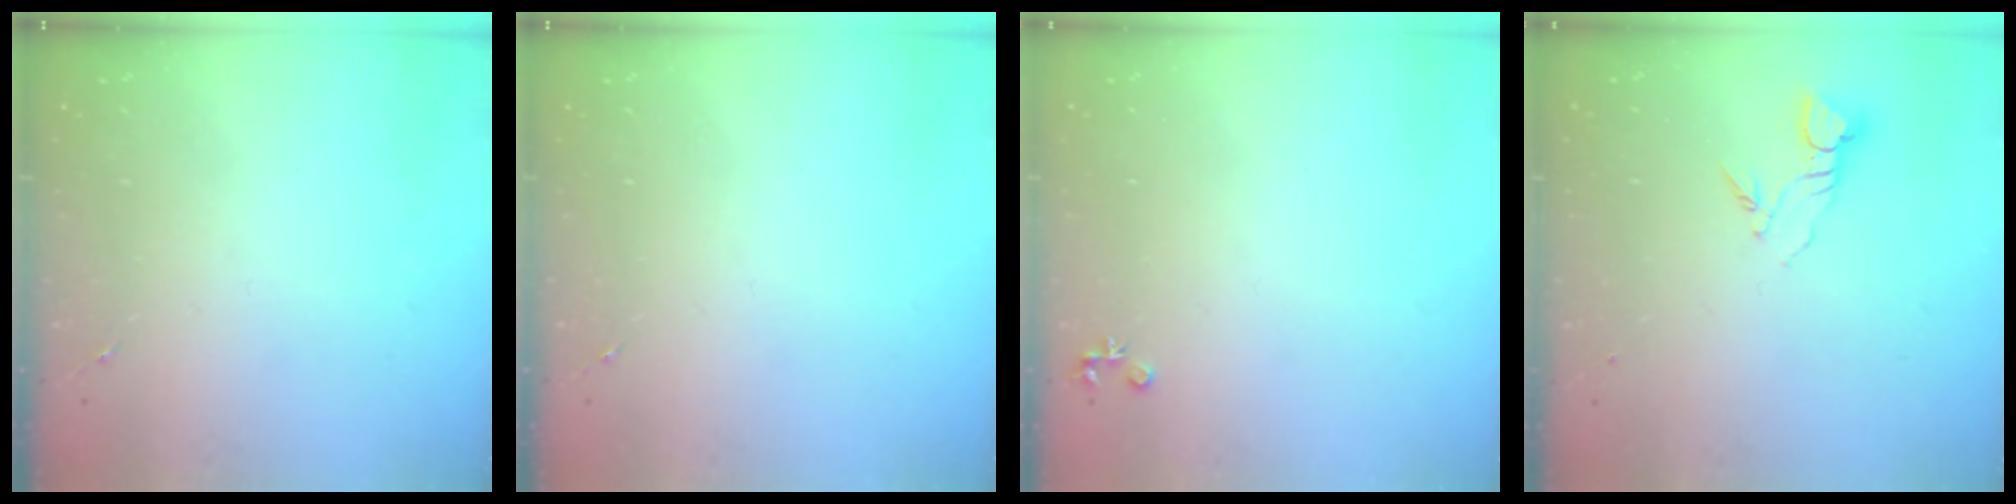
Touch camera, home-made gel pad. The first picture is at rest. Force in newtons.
{"total": 0.0}
{"total": 3.7, "press": 3.6, "slide": 0.4}
{"total": 3.8, "press": 3.8, "slide": 0.2}